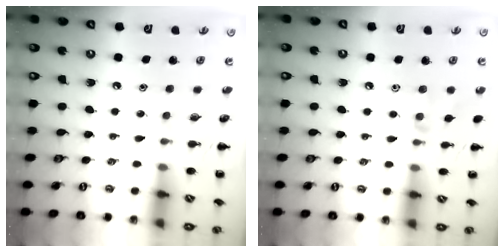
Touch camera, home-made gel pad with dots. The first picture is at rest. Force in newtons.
{"total": 5.6, "press": 5.3, "slide": 1.8}